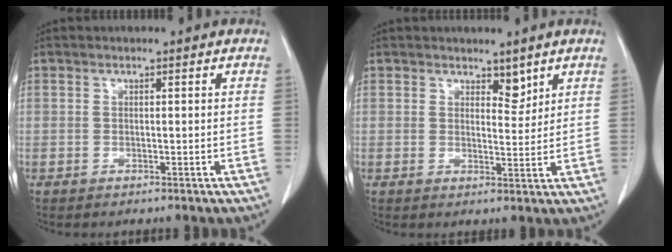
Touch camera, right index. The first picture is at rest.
{"total": 2.6, "force": [2.0, 1.2, 1.2], "torque": [-0.015, -0.009, 0.034]}